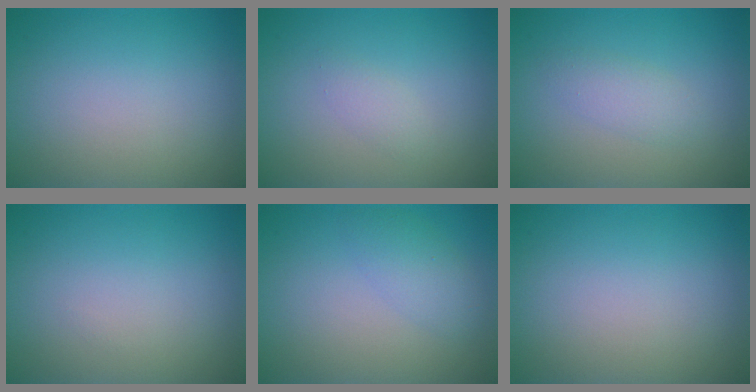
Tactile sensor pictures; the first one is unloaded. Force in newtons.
{"total": 1.1, "press": 1.1, "slide": 0.1}
{"total": 1.8, "press": 1.8, "slide": 0.0}
{"total": 0.0}
{"total": 2.1, "press": 2.1, "slide": 0.1}
{"total": 0.0}